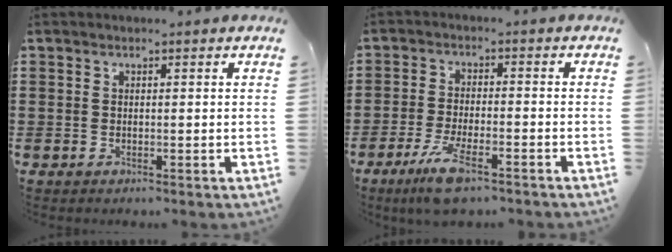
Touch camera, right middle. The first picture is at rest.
{"total": 7.5, "force": [-4.6, 1.9, 5.7], "torque": [-0.129, -0.006, -0.087]}